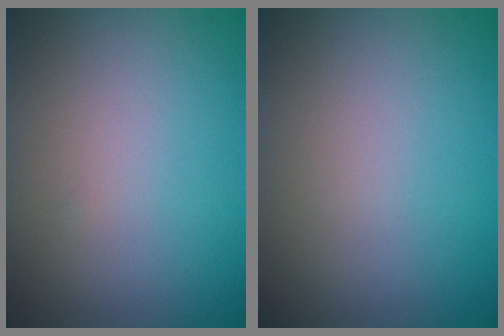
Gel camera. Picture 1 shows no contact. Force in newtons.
{"total": 0.0}